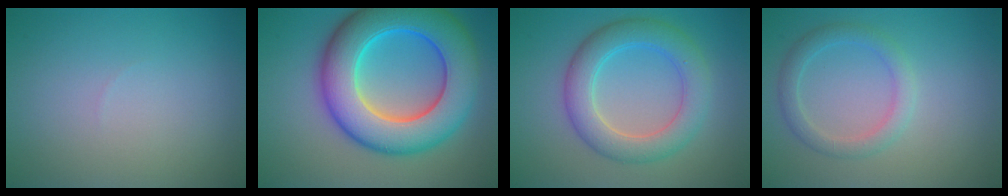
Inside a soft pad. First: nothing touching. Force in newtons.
{"total": 12.0, "press": 12.0, "slide": 0.2}
{"total": 5.4, "press": 5.4, "slide": 0.2}
{"total": 2.4, "press": 2.4, "slide": 0.1}